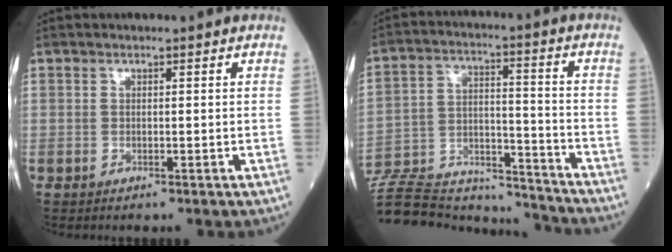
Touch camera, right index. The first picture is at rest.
{"total": 22.7, "force": [-21.3, 4.9, 6.1], "torque": [-0.157, 0.009, -0.332]}